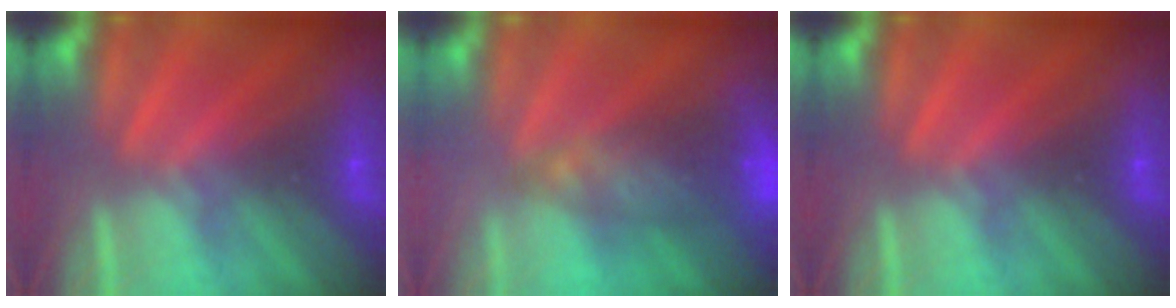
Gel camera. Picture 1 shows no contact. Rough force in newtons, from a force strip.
{"total": 7.3}
{"total": 0.0}